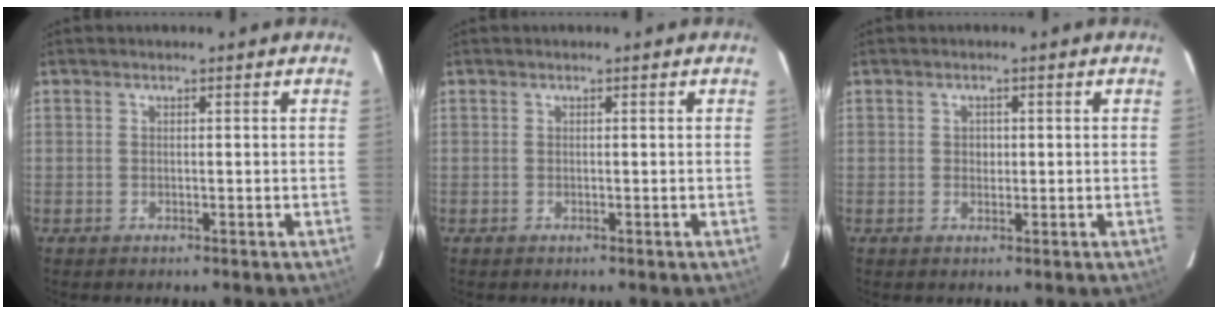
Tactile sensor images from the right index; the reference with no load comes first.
{"total": 0.0}
{"total": 1.2, "force": [0.0, 1.2, 0.4], "torque": [-0.004, 0.004, 0.000]}